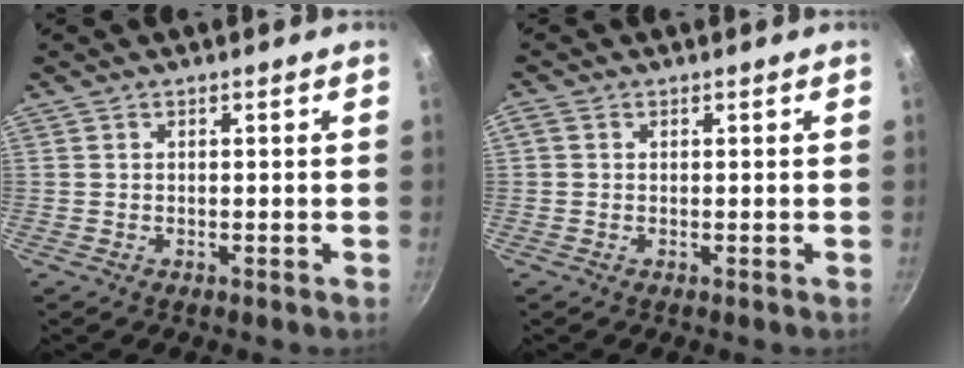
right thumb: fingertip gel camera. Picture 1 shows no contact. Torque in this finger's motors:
{"motor_torque": [-0.98, 0.52, -0.01, 0.03, 0.05]}